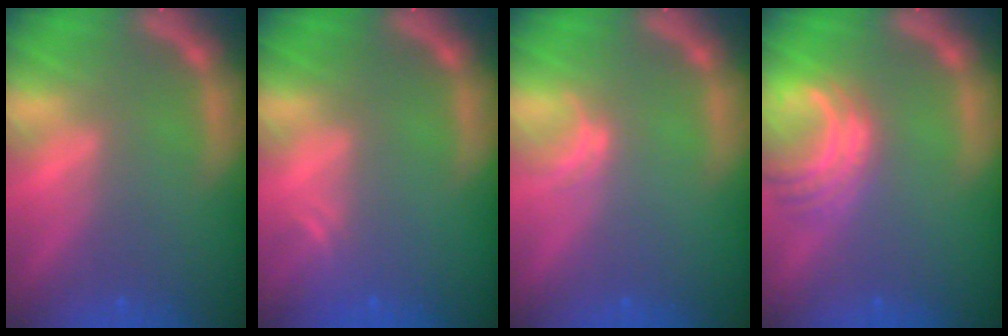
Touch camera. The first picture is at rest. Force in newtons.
{"total": 1.5}
{"total": 1.0}
{"total": 5.1}